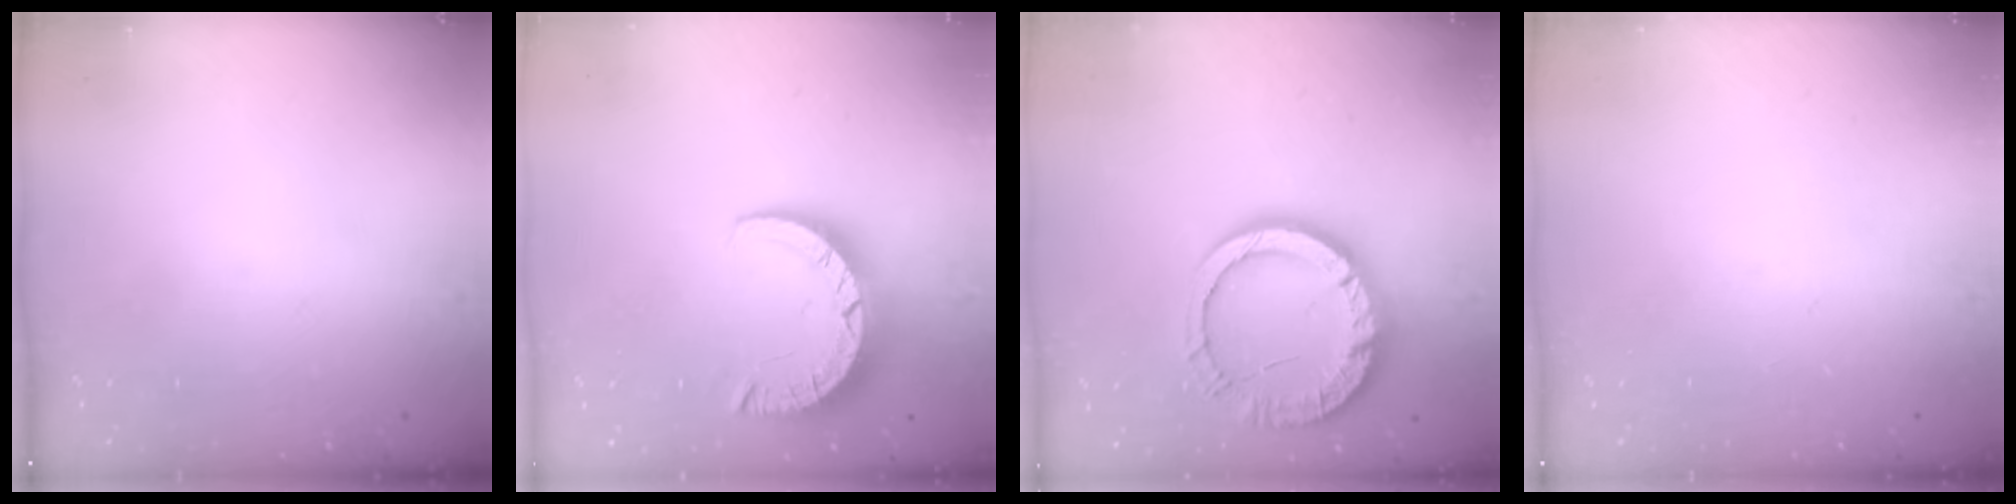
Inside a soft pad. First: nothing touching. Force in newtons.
{"total": 8.9, "press": 8.8, "slide": 1.1}
{"total": 15.6, "press": 15.5, "slide": 1.4}
{"total": 0.0}